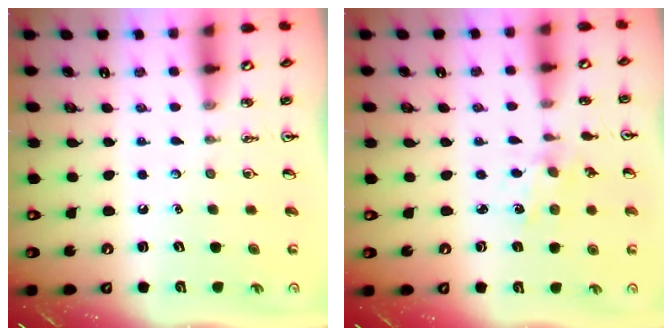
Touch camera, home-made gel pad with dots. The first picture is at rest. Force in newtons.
{"total": 1.0, "press": 1.0, "slide": 0.2}